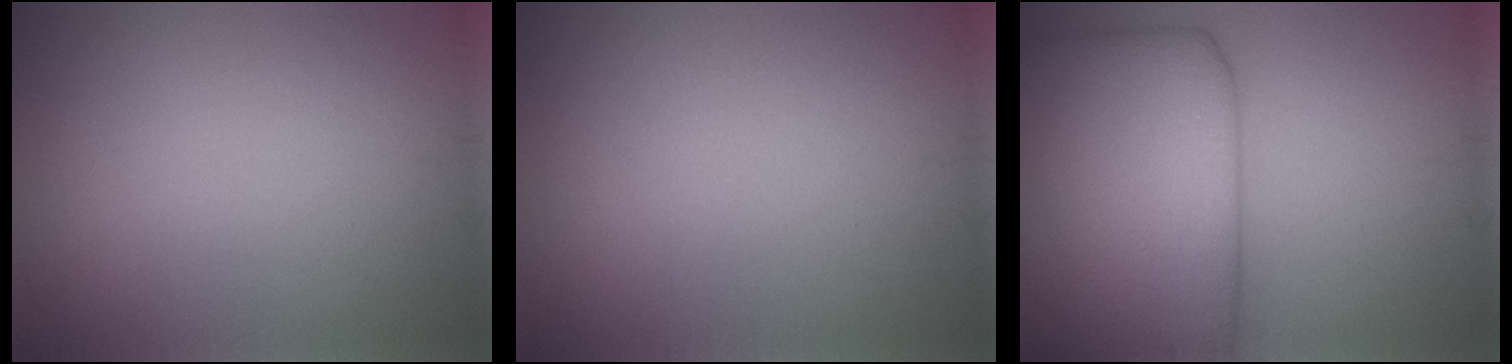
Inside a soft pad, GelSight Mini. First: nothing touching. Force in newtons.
{"total": 0.0}
{"total": 11.6, "press": 11.6, "slide": 0.2}